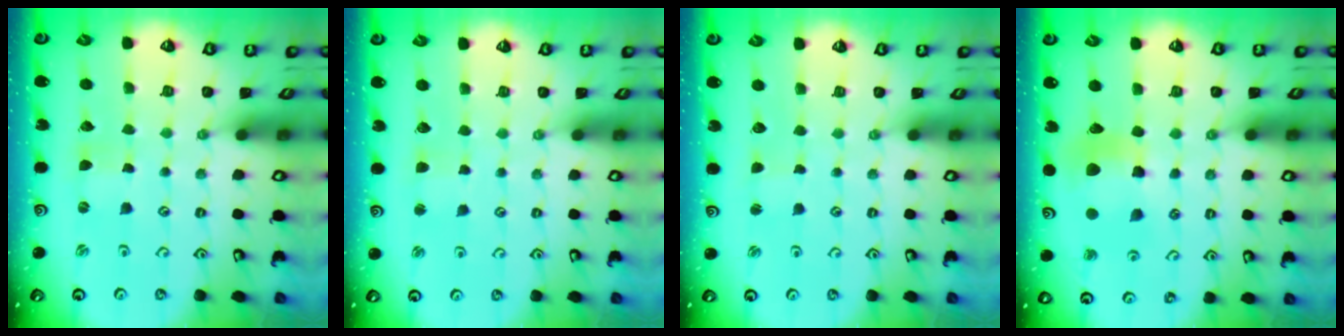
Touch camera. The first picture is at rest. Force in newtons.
{"total": 2.2, "press": 2.2, "slide": 0.2}
{"total": 0.8, "press": 0.7, "slide": 0.3}
{"total": 10.4, "press": 10.3, "slide": 1.3}